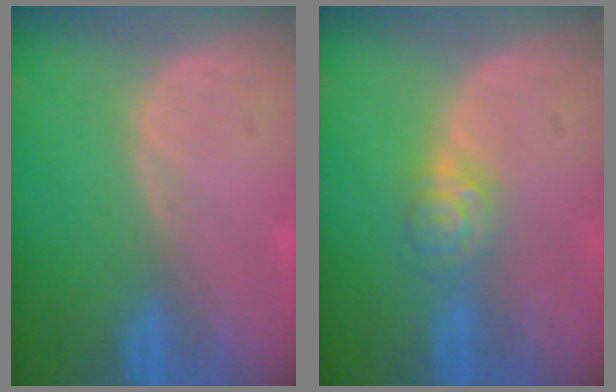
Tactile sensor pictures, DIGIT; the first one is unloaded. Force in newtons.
{"total": 4.0, "press": 3.6, "slide": 1.7}